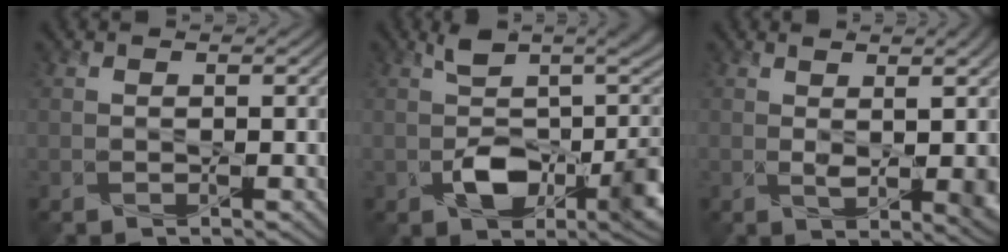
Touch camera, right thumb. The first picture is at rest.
{"total": 10.8, "force": [-0.8, 5.1, 9.4], "torque": [-0.156, -0.012, -0.013]}
{"total": 6.0, "force": [1.0, 1.8, 5.6], "torque": [-0.069, -0.003, 0.019]}